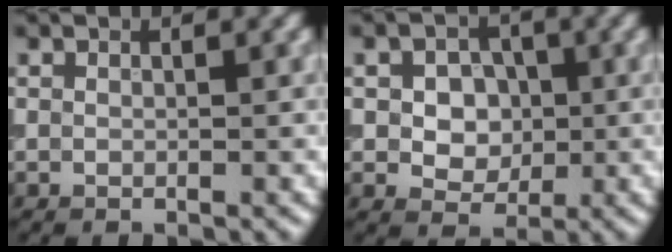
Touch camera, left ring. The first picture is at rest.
{"total": 3.9, "force": [0.0, 3.1, 2.3], "torque": [-0.028, 0.000, -0.010]}